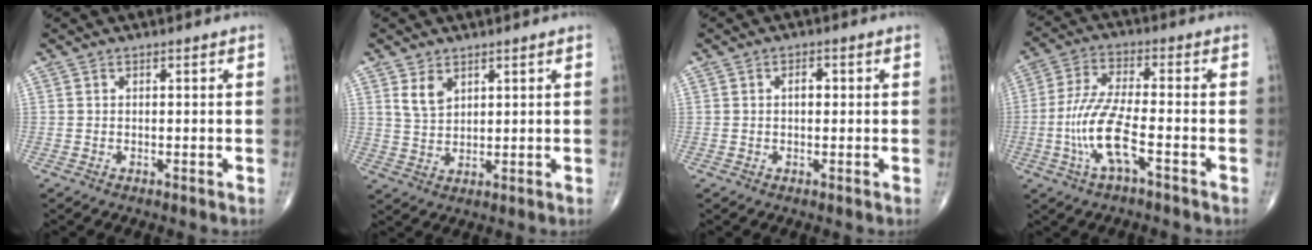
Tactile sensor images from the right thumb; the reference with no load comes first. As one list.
[{"total": 4.2, "force": [2.3, 2.5, 2.4], "torque": [-0.037, -0.015, 0.052]}, {"total": 2.0, "force": [0.2, 1.2, 1.6], "torque": [-0.024, 0.007, 0.002]}, {"total": 10.6, "force": [-3.5, 2.7, 9.6], "torque": [-0.216, 0.023, -0.068]}]